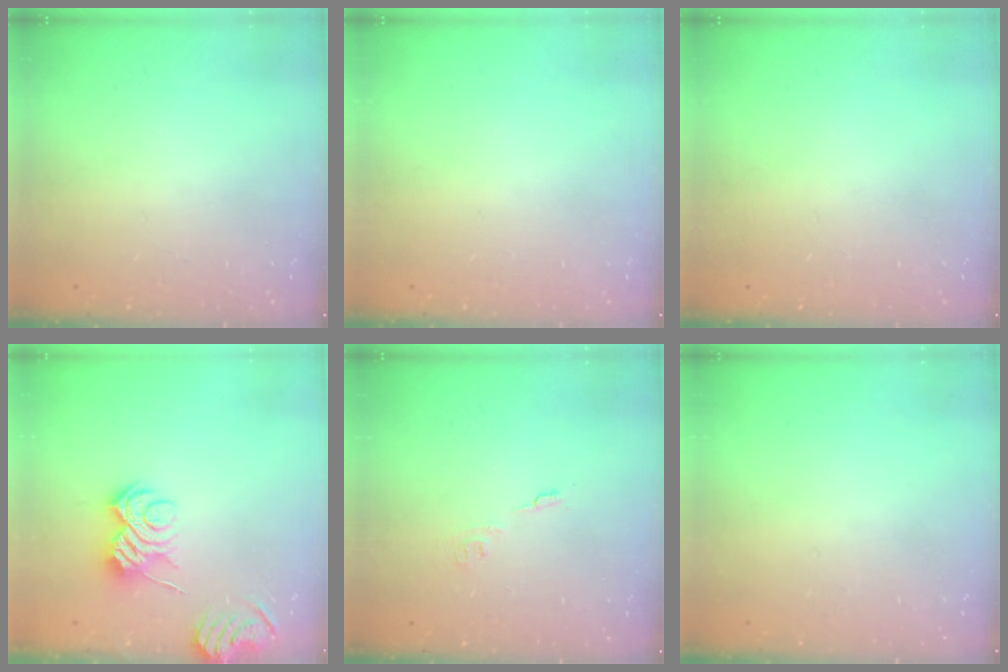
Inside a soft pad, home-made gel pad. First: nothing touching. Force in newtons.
{"total": 0.0}
{"total": 0.0}
{"total": 8.7, "press": 8.7, "slide": 0.6}
{"total": 4.6, "press": 4.5, "slide": 0.5}
{"total": 0.0}